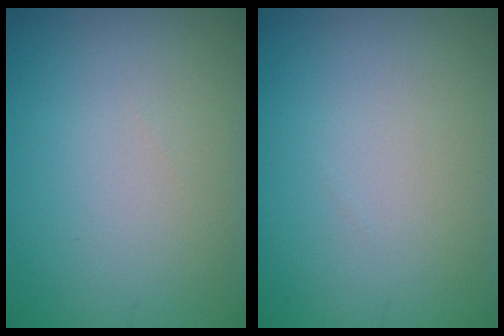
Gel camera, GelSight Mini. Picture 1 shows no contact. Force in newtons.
{"total": 0.0}